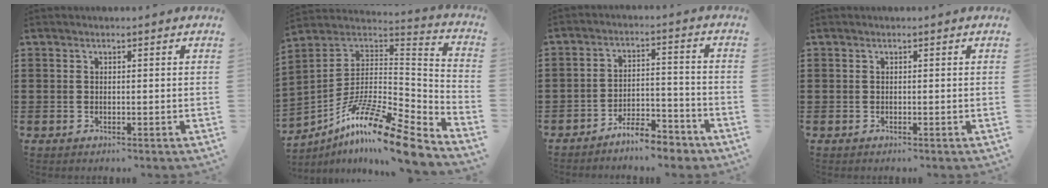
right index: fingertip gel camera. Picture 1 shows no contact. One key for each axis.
{"total": 15.4, "fx": -10.7, "fy": 2.6, "fz": 10.8, "tx": -0.204, "ty": 0.013, "tz": -0.200}
{"total": 6.1, "fx": -5.6, "fy": 1.0, "fz": 2.0, "tx": -0.037, "ty": 0.011, "tz": -0.109}
{"total": 0.0}